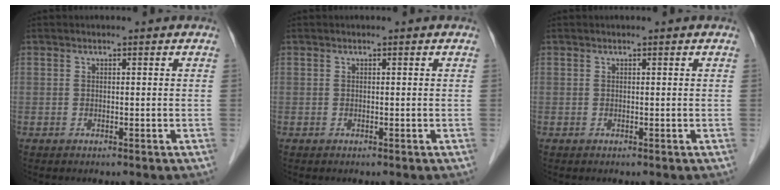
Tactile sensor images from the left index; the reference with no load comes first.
{"total": 0.0}
{"total": 0.0}